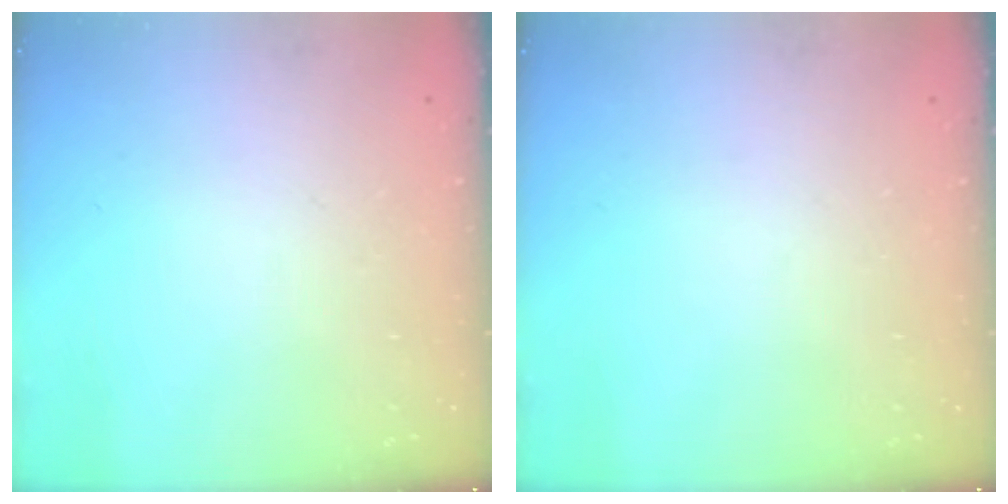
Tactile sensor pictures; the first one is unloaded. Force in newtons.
{"total": 0.0}